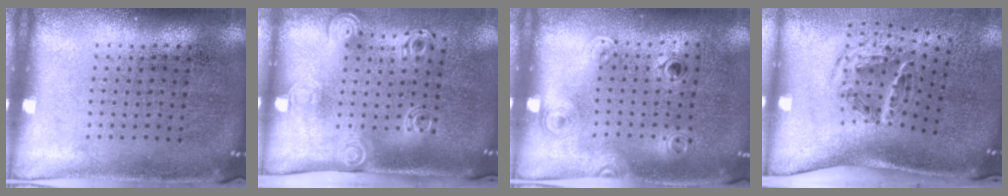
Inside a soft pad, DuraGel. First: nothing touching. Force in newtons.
{"total": 2.1, "press": 1.4, "slide": 1.6}
{"total": 1.1, "press": 0.9, "slide": 0.7}
{"total": 2.1, "press": 1.2, "slide": 1.7}